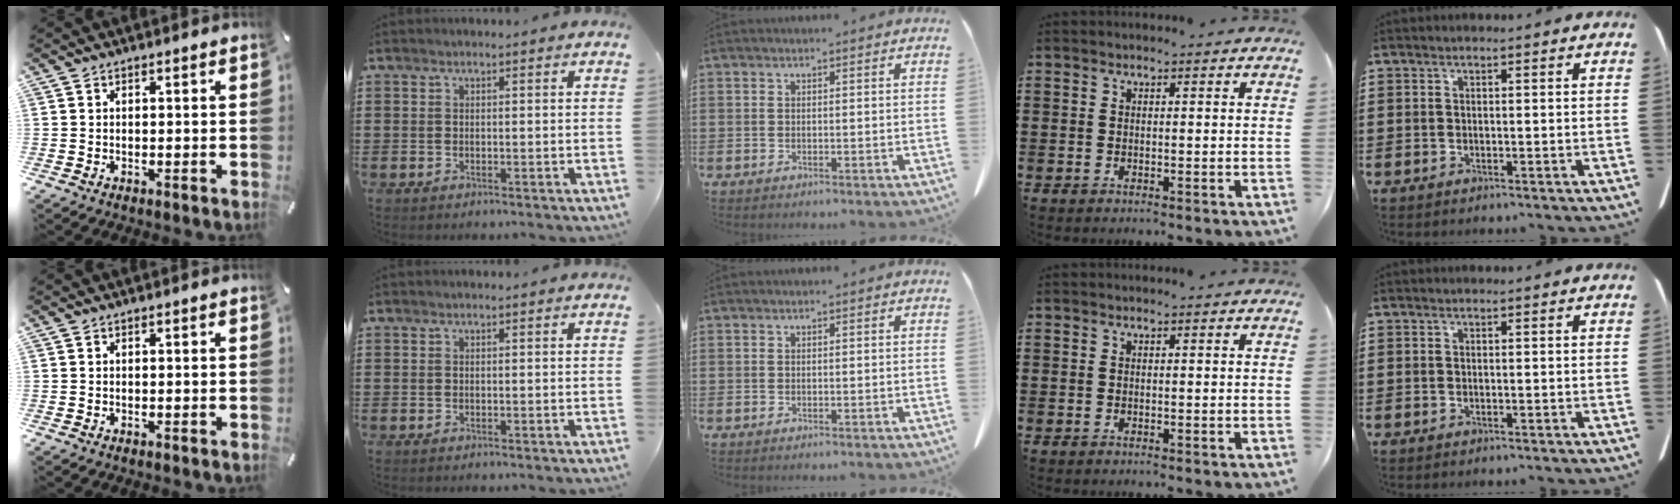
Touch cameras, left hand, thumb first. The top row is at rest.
{}